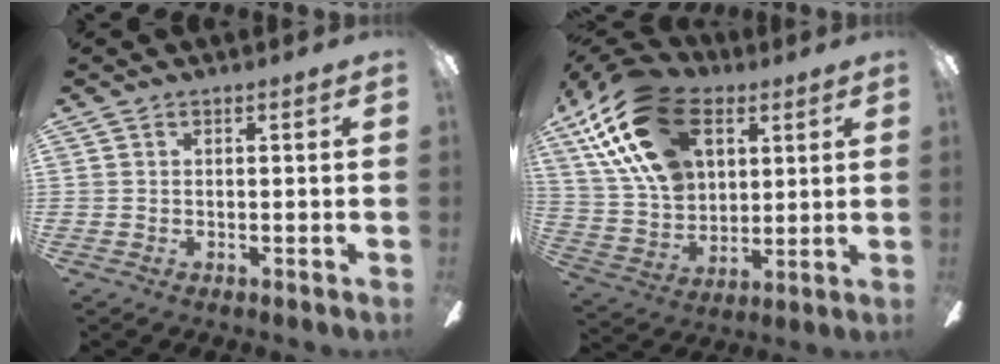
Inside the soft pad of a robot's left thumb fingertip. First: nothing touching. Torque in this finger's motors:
{"motor_torque": [2.20, 1.99, 1.39, -1.38, 0.31]}